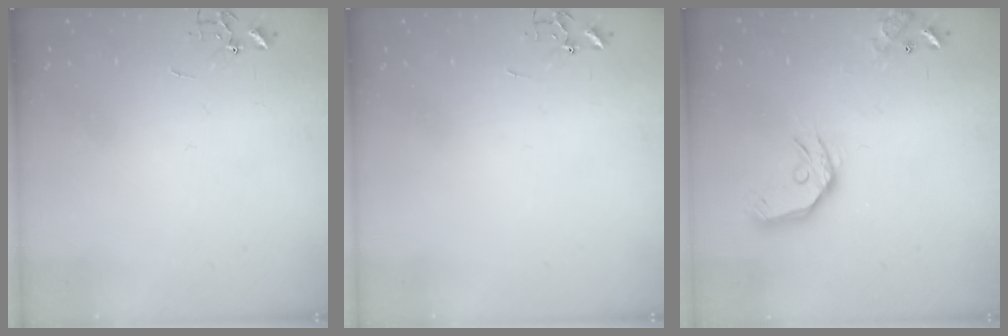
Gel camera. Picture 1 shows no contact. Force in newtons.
{"total": 0.0}
{"total": 14.0, "press": 13.8, "slide": 1.9}